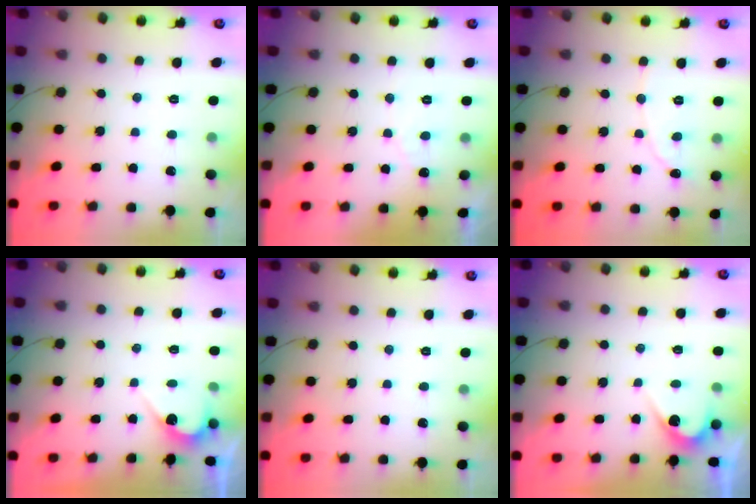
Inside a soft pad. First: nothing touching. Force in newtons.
{"total": 4.1, "press": 4.1, "slide": 0.4}
{"total": 3.0, "press": 3.0, "slide": 0.3}
{"total": 3.6, "press": 3.6, "slide": 0.2}
{"total": 0.0}
{"total": 3.0, "press": 3.0, "slide": 0.3}